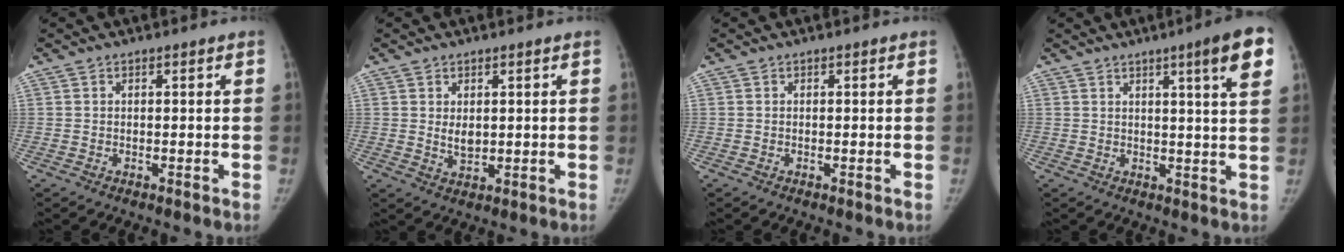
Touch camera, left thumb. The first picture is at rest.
{"total": 3.0, "force": [0.7, 1.8, 2.2], "torque": [-0.026, -0.011, 0.018]}
{"total": 0.0}
{"total": 9.2, "force": [4.5, 0.5, 8.0], "torque": [-0.099, -0.019, 0.056]}